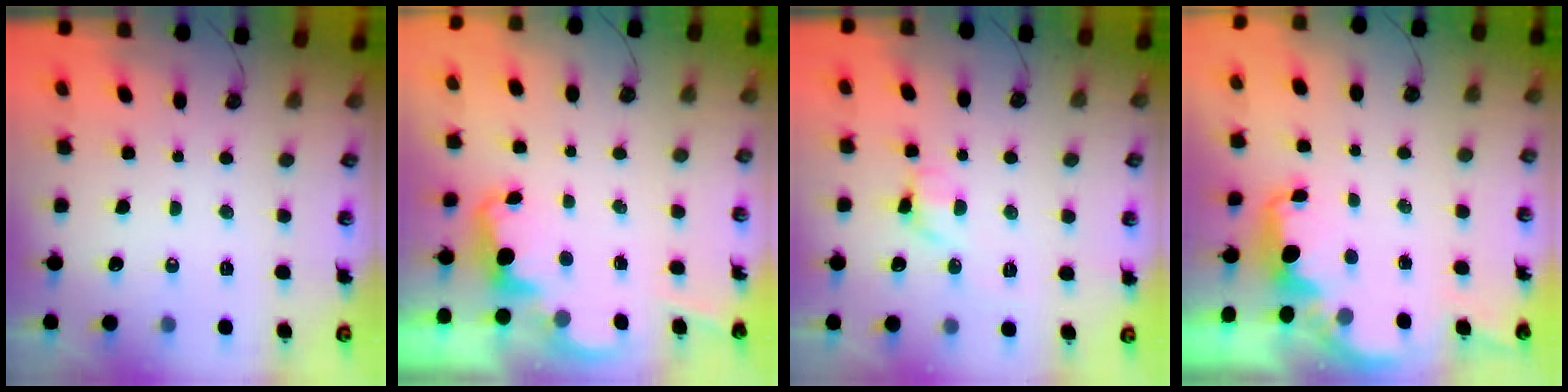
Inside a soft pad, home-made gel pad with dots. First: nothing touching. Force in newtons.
{"total": 2.3, "press": 2.3, "slide": 0.5}
{"total": 6.6, "press": 6.5, "slide": 1.2}
{"total": 2.0, "press": 1.9, "slide": 0.8}